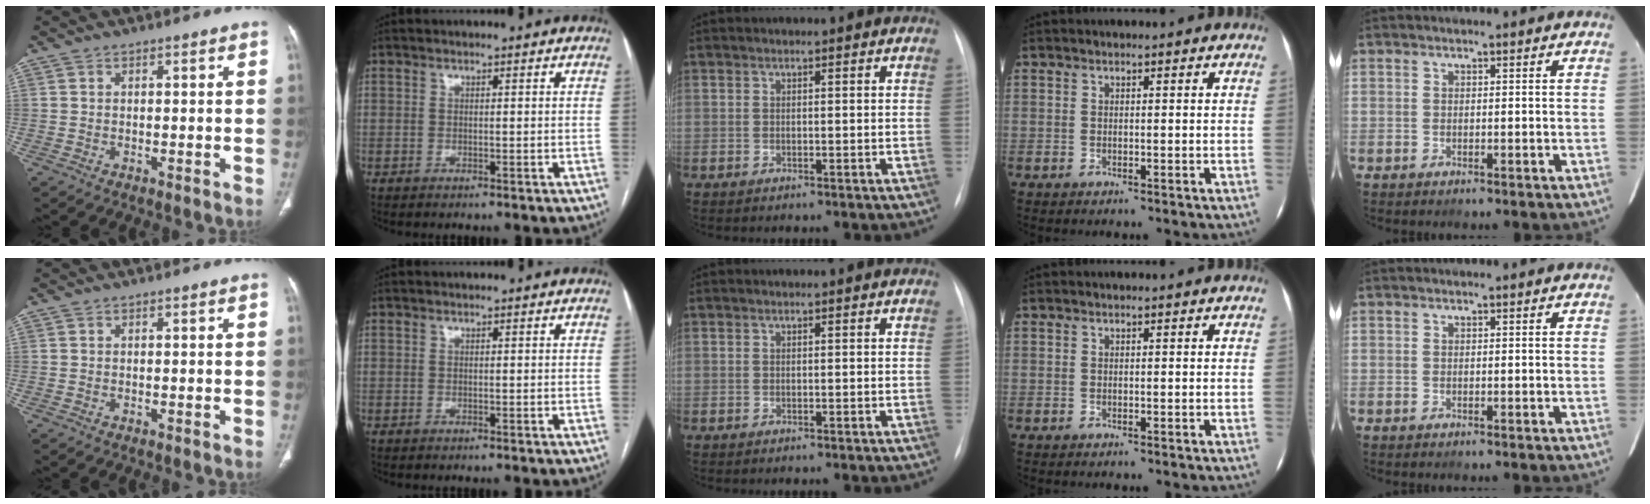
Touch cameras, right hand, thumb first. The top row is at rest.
{}